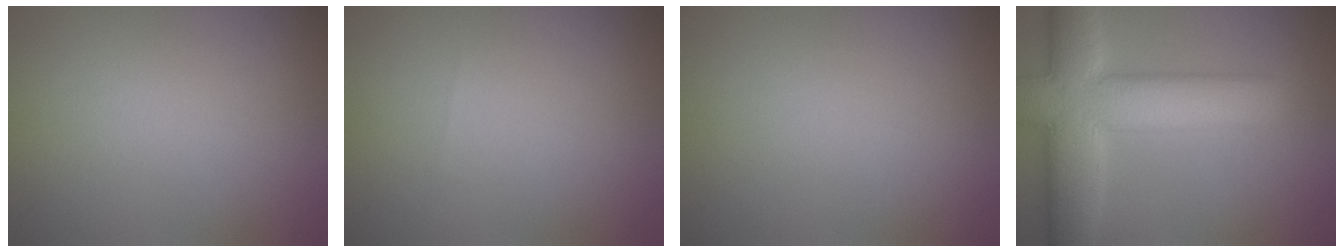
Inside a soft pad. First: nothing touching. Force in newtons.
{"total": 0.0}
{"total": 0.0}
{"total": 11.1, "press": 11.0, "slide": 0.6}